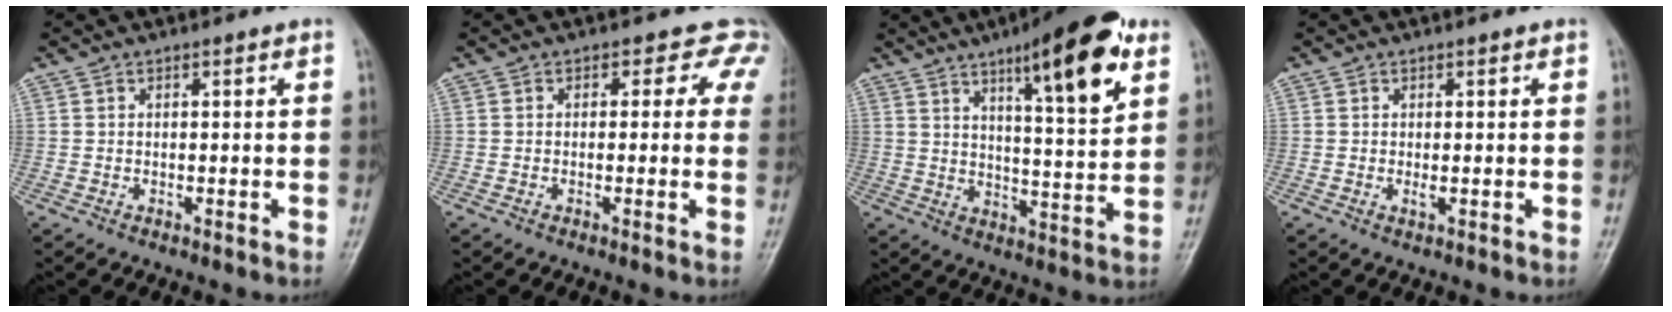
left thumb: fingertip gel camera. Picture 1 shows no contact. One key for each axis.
{"total": 4.9, "fx": 3.0, "fy": 3.7, "fz": 1.3, "tx": 0.027, "ty": -0.005, "tz": 0.003}
{"total": 16.8, "fx": 8.9, "fy": 4.1, "fz": 13.6, "tx": -0.178, "ty": -0.039, "tz": 0.131}
{"total": 1.2, "fx": 0.2, "fy": 0.6, "fz": 1.1, "tx": -0.015, "ty": -0.003, "tz": 0.002}